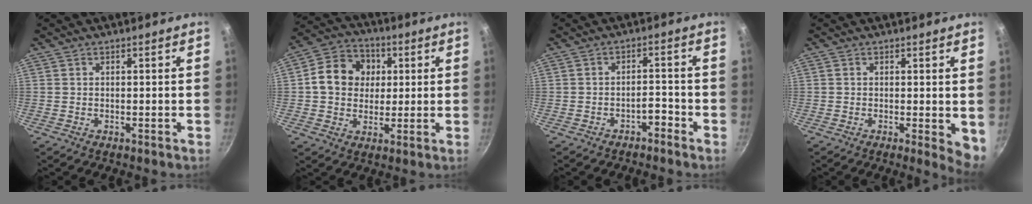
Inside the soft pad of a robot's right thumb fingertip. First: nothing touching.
{"total": 11.8, "force": [2.0, 10.0, 5.9], "torque": [-0.076, 0.013, 0.018]}
{"total": 2.8, "force": [-2.1, 1.1, 1.5], "torque": [-0.013, 0.030, -0.030]}
{"total": 4.5, "force": [-0.1, 1.7, 4.2], "torque": [-0.046, -0.008, -0.001]}